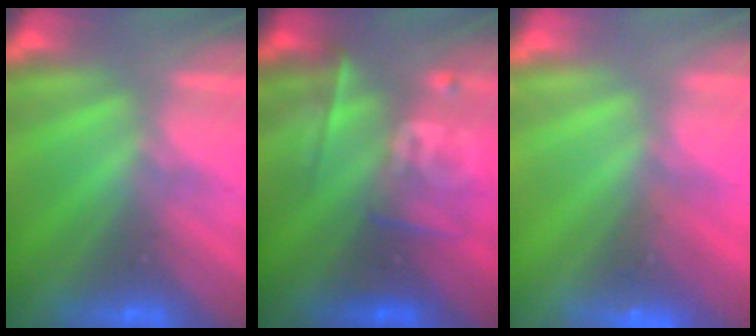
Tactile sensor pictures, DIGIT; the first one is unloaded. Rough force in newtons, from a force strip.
{"total": 2.3}
{"total": 2.6}